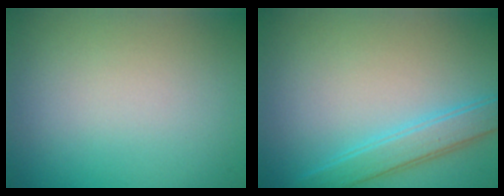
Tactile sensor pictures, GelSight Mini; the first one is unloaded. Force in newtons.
{"total": 3.0, "press": 3.0, "slide": 0.0}